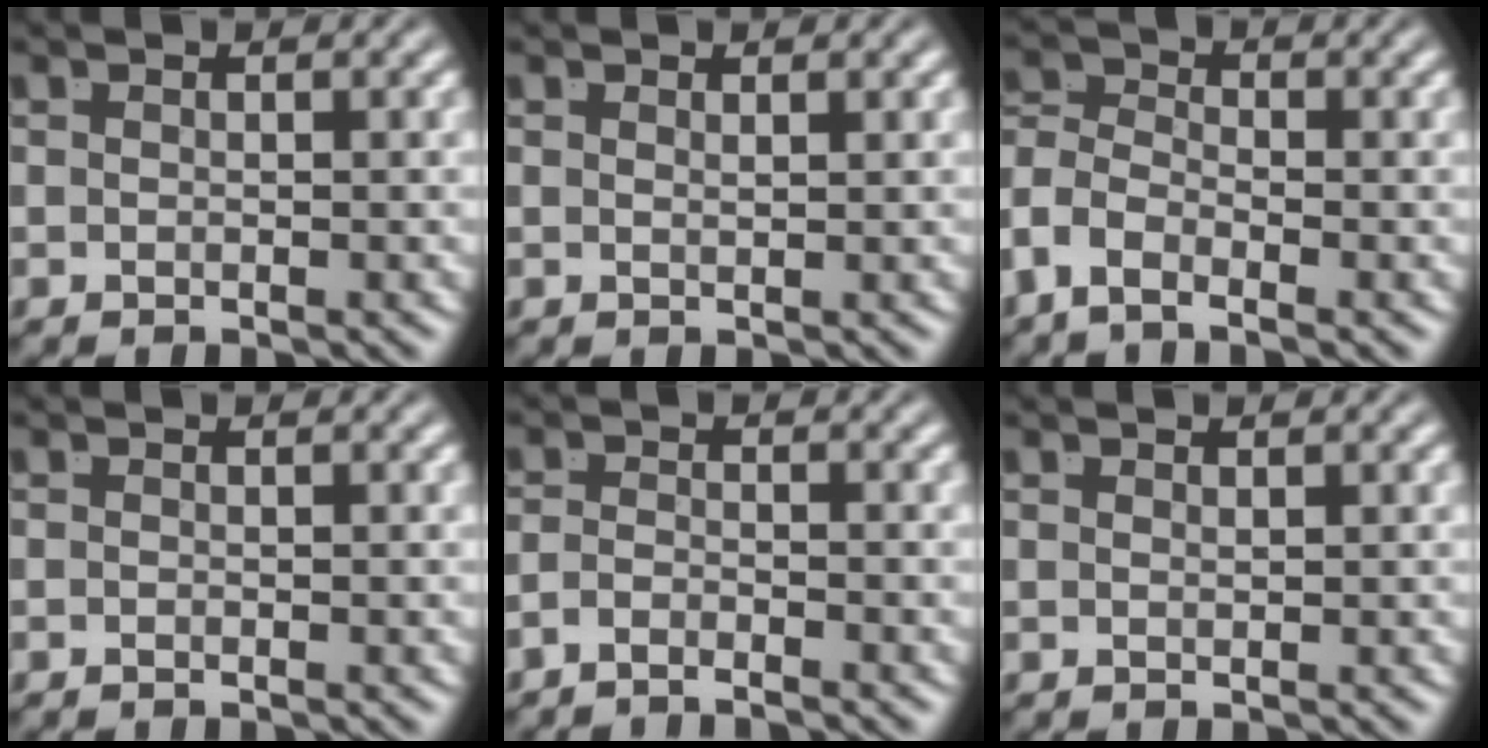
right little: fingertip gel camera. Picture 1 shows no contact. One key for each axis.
{"total": 1.0, "fx": 0.3, "fy": -0.9, "fz": 0.2, "tx": -0.002, "ty": -0.006, "tz": 0.012}
{"total": 4.5, "fx": -1.7, "fy": 3.4, "fz": 2.3, "tx": -0.066, "ty": -0.023, "tz": -0.031}
{"total": 0.6, "fx": -0.3, "fy": -0.5, "fz": 0.0, "tx": 0.005, "ty": -0.002, "tz": -0.004}
{"total": 2.0, "fx": -1.9, "fy": -0.6, "fz": 0.3, "tx": -0.005, "ty": -0.012, "tz": -0.031}
{"total": 0.7, "fx": 0.2, "fy": -0.7, "fz": 0.1, "tx": -0.001, "ty": -0.005, "tz": 0.008}